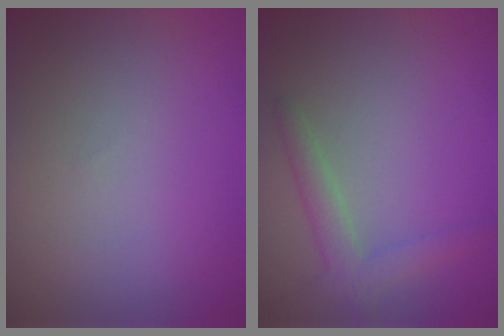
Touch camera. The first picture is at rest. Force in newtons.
{"total": 2.6, "press": 2.6, "slide": 0.0}